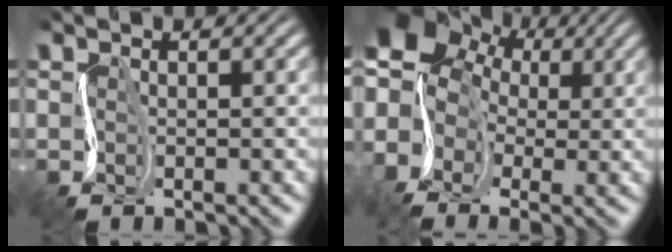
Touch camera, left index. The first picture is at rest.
{"total": 9.3, "force": [1.2, 7.6, 5.2], "torque": [-0.094, 0.034, -0.005]}